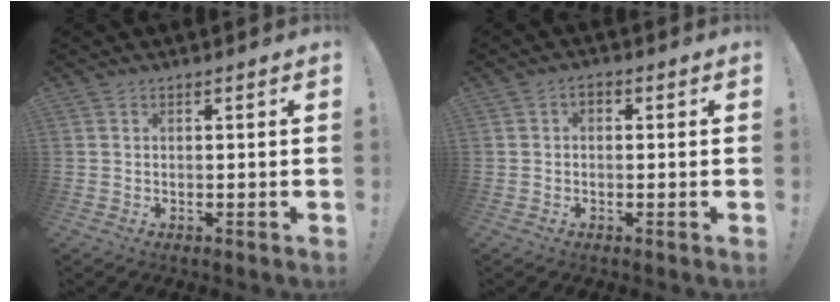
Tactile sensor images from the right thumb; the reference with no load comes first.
{"total": 1.8, "force": [-0.6, 1.2, 1.1], "torque": [-0.023, 0.008, -0.010]}